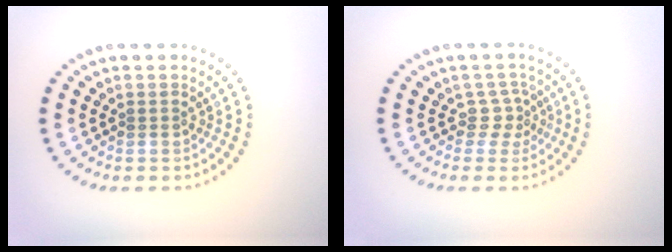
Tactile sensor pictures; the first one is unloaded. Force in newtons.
{"total": 1.8, "press": 1.3, "slide": 1.3}